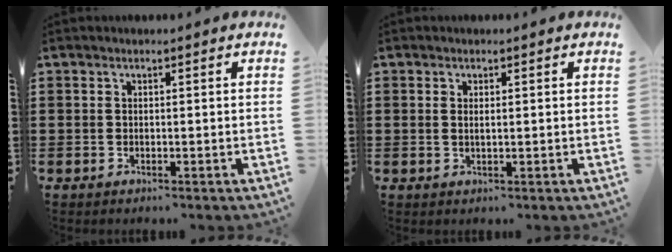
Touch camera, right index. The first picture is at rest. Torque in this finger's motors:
{"motor_torque": [-0.33, 0.13, -0.06, -0.01]}